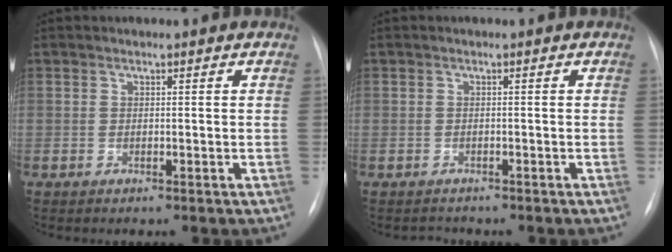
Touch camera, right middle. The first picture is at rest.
{"total": 1.2, "force": [-1.0, 0.5, -0.4], "torque": [0.000, -0.003, -0.016]}